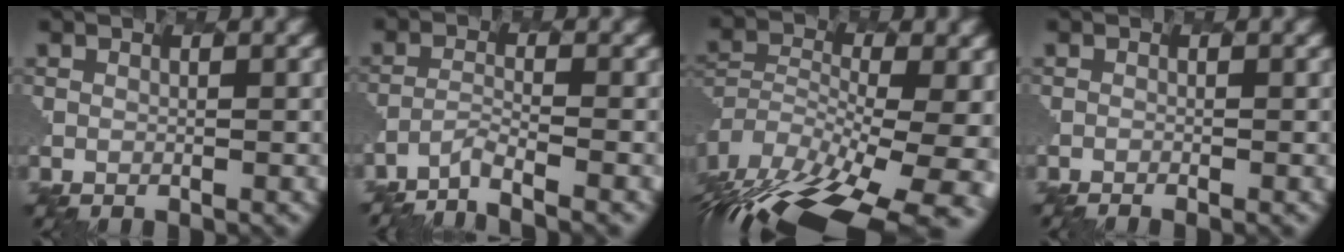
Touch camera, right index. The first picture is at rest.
{"total": 3.7, "force": [-3.6, 0.0, 0.7], "torque": [-0.025, 0.001, -0.078]}
{"total": 18.3, "force": [-14.4, 7.2, 8.7], "torque": [-0.168, -0.024, -0.177]}
{"total": 1.5, "force": [-1.2, 0.4, 0.9], "torque": [0.000, 0.011, -0.025]}